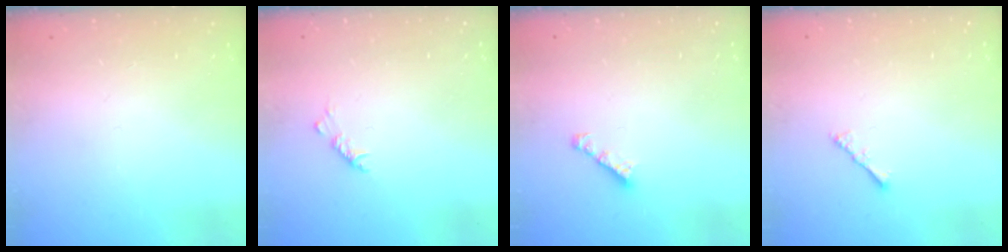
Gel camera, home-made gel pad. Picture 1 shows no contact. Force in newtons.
{"total": 3.8, "press": 3.7, "slide": 0.8}
{"total": 2.4, "press": 2.4, "slide": 0.1}
{"total": 2.2, "press": 2.1, "slide": 0.5}